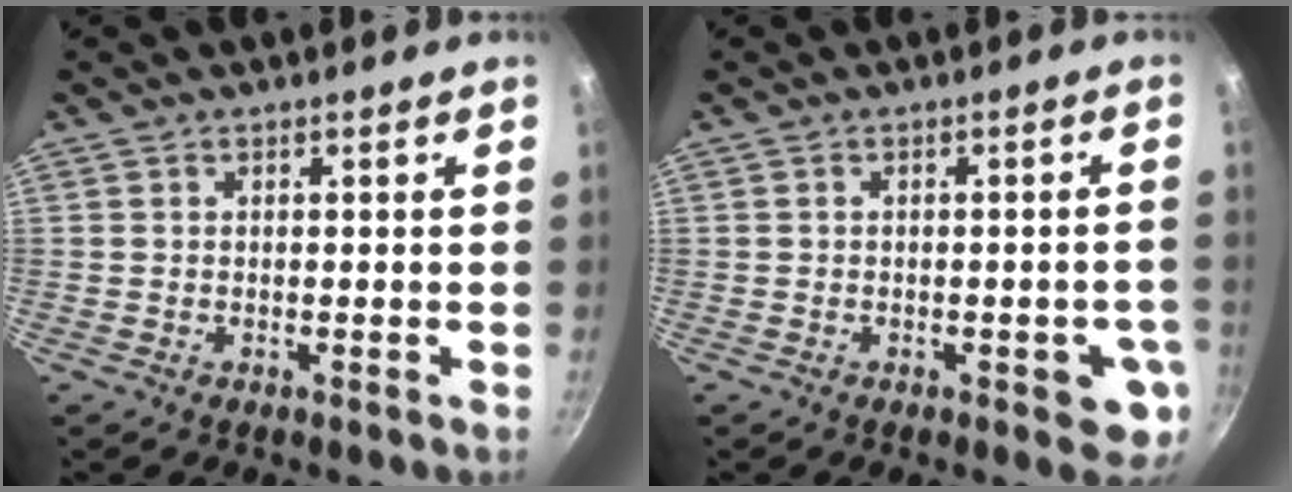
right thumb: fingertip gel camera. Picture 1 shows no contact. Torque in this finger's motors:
{"motor_torque": [0.81, 1.03, -0.14, 0.07, 0.11]}